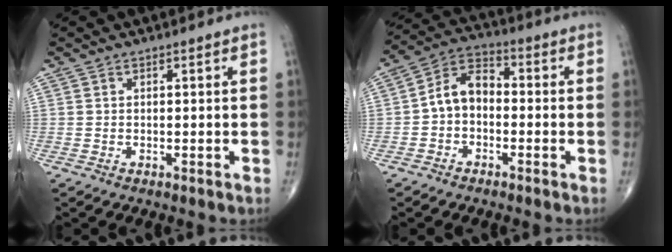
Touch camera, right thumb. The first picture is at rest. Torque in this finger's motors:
{"motor_torque": [0.24, 0.23, 0.24, -0.09, 0.08]}